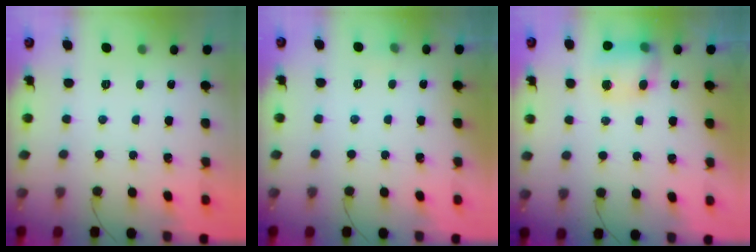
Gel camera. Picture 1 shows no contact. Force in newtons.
{"total": 3.7, "press": 3.4, "slide": 1.4}
{"total": 7.7, "press": 7.6, "slide": 0.7}